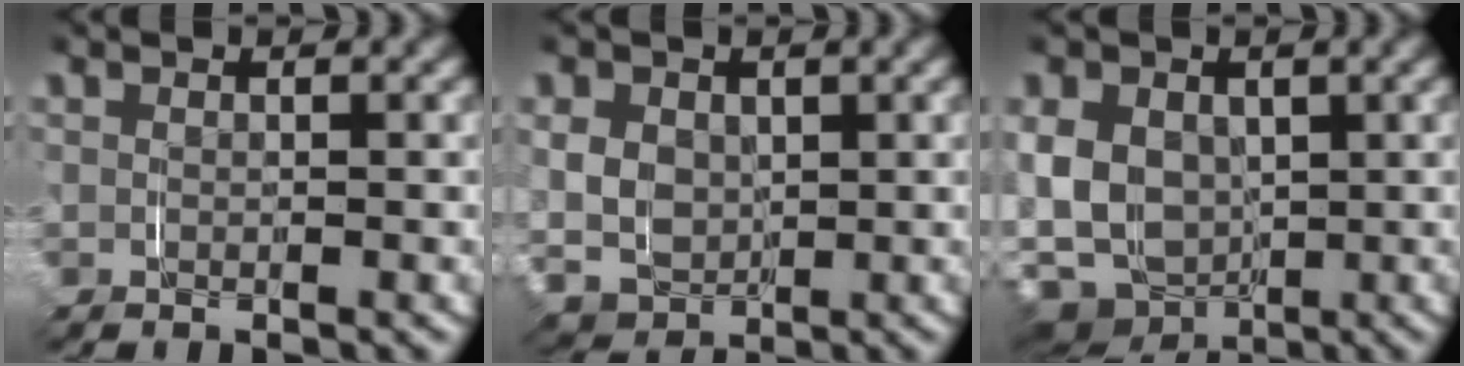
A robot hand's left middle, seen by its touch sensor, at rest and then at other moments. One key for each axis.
{"total": 6.8, "fx": -0.3, "fy": 6.5, "fz": 2.1, "tx": -0.053, "ty": -0.028, "tz": -0.002}
{"total": 12.6, "fx": -3.2, "fy": 11.5, "fz": 4.2, "tx": -0.115, "ty": -0.058, "tz": -0.050}